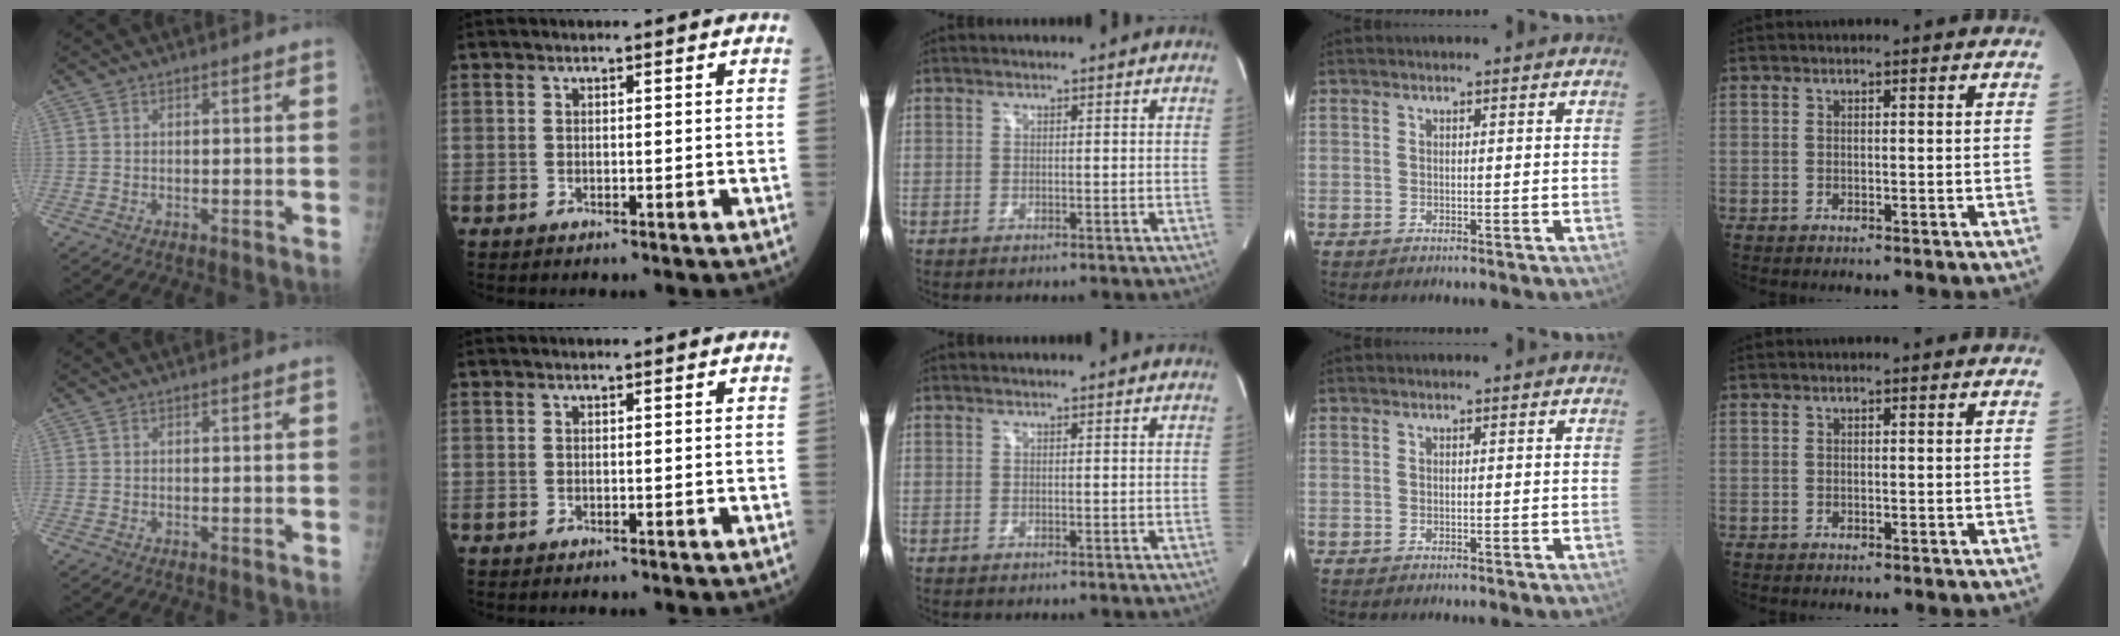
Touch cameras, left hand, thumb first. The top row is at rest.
{}